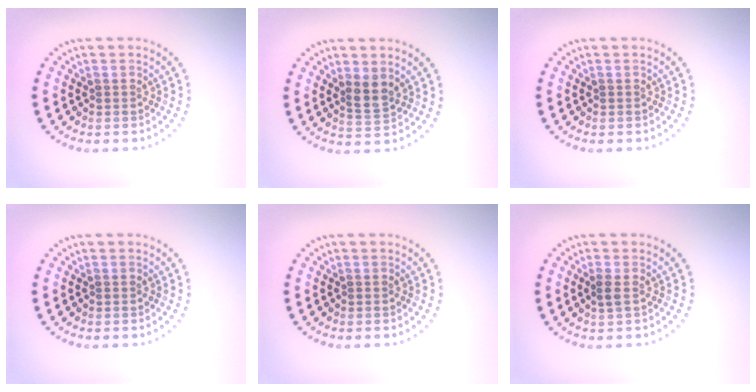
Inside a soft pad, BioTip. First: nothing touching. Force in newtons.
{"total": 2.0, "press": 1.7, "slide": 1.0}
{"total": 0.0}
{"total": 0.0}
{"total": 0.0}
{"total": 0.8, "press": 0.8, "slide": 0.3}